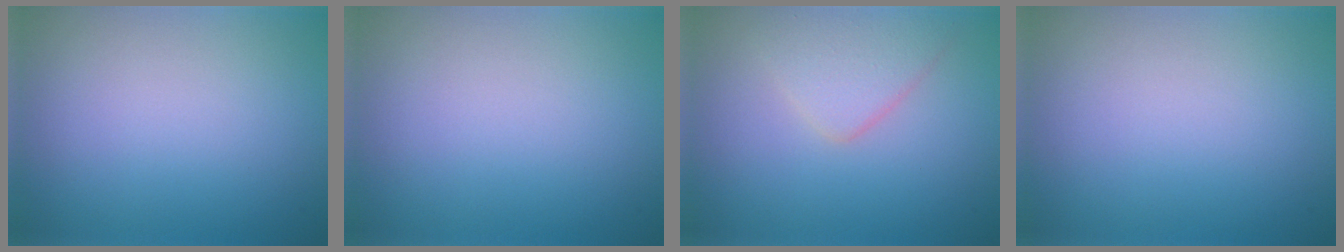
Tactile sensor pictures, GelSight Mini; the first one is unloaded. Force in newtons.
{"total": 0.0}
{"total": 2.9, "press": 2.9, "slide": 0.1}
{"total": 0.0}